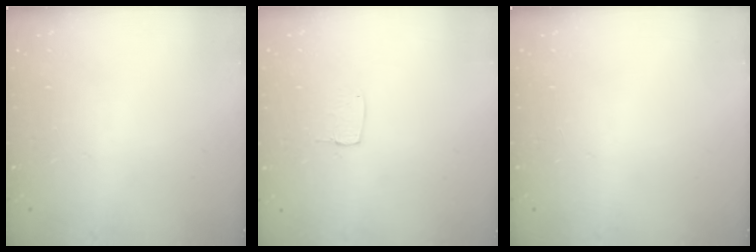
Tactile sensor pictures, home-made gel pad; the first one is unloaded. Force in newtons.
{"total": 3.3, "press": 3.3, "slide": 0.1}
{"total": 0.0}